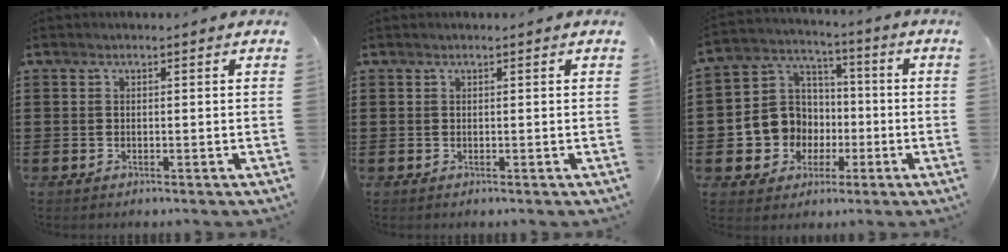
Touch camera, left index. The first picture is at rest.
{"total": 0.0}
{"total": 9.2, "force": [-1.0, 9.0, 2.0], "torque": [-0.095, 0.002, -0.014]}